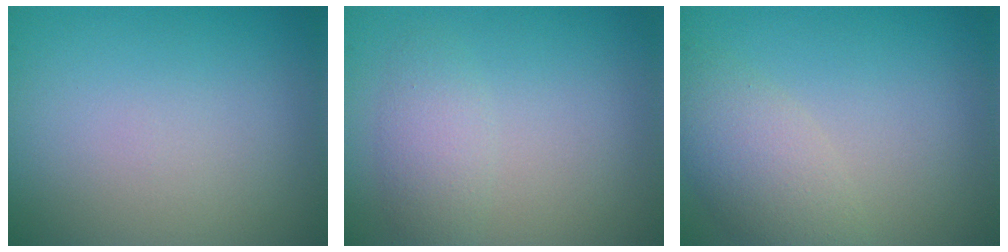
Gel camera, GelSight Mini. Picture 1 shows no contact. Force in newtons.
{"total": 2.2, "press": 2.2, "slide": 0.1}
{"total": 3.7, "press": 3.7, "slide": 0.3}